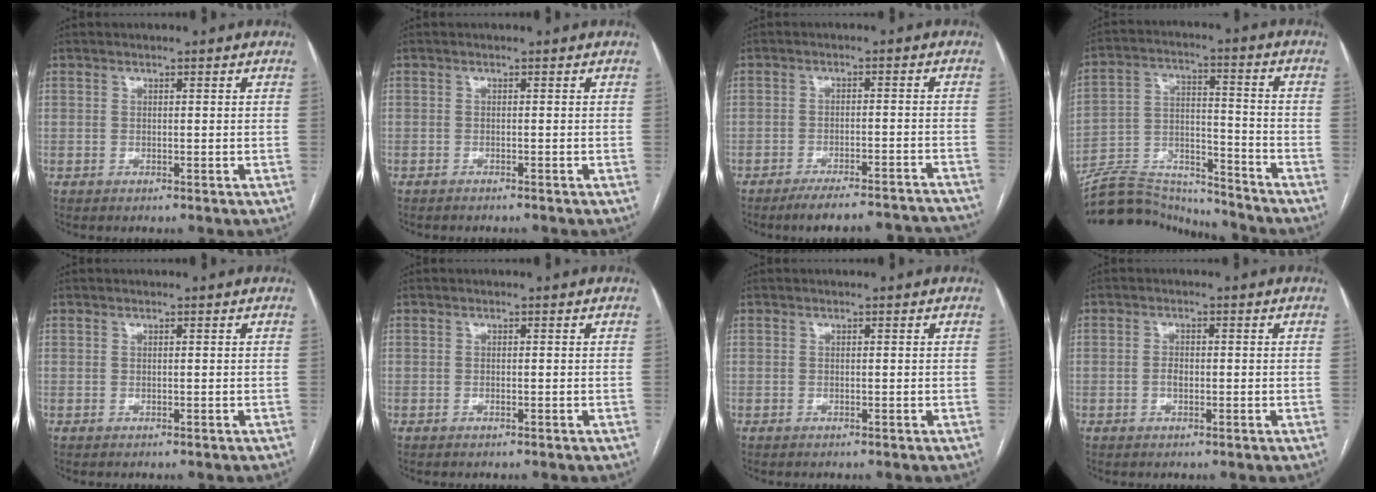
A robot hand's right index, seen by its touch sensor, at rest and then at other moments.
{"total": 1.5, "force": [-1.4, 0.1, 0.5], "torque": [-0.003, -0.001, -0.018]}
{"total": 17.2, "force": [-16.2, 2.2, 5.3], "torque": [-0.043, 0.010, -0.199]}
{"total": 15.6, "force": [-15.3, 2.0, 1.9], "torque": [-0.038, 0.038, -0.255]}
{"total": 0.0}
{"total": 0.0}
{"total": 0.0}
{"total": 1.6, "force": [-0.3, 1.0, 1.3], "torque": [-0.022, 0.003, -0.006]}